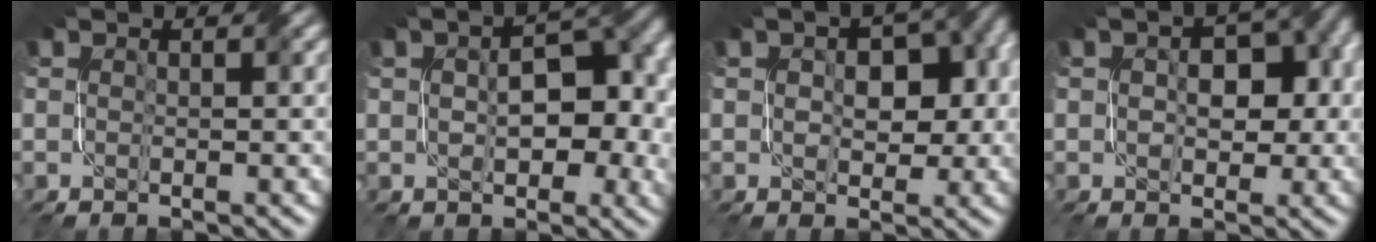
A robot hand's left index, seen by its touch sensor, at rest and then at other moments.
{"total": 6.5, "force": [0.3, 3.8, 5.2], "torque": [-0.075, 0.004, 0.009]}
{"total": 5.7, "force": [0.2, 3.7, 4.3], "torque": [-0.053, 0.002, 0.008]}
{"total": 5.1, "force": [-0.2, 3.3, 3.9], "torque": [-0.043, 0.008, 0.001]}